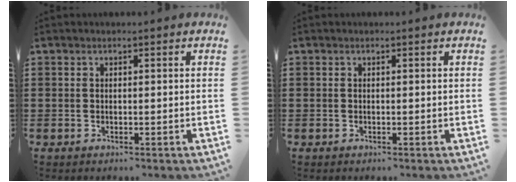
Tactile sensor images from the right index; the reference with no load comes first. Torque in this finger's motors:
{"motor_torque": [0.02, 0.09, 0.00, -0.01]}